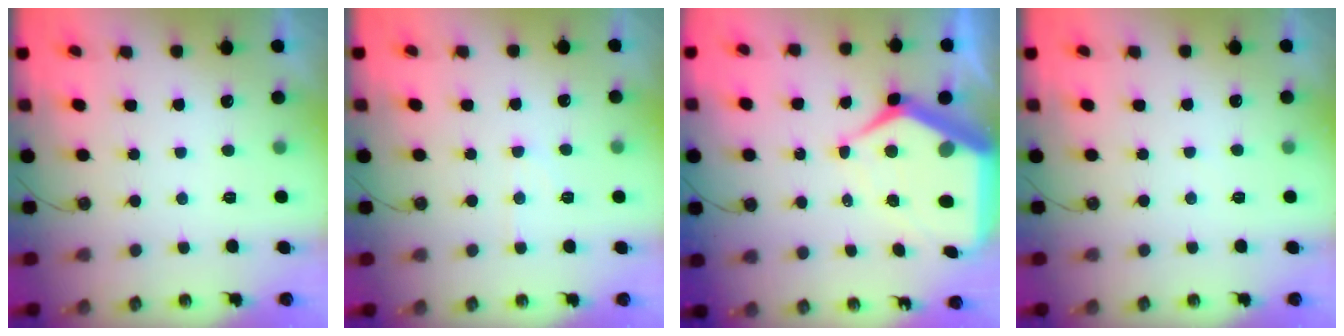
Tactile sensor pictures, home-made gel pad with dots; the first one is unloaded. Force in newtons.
{"total": 6.0, "press": 6.0, "slide": 0.7}
{"total": 15.8, "press": 15.7, "slide": 1.7}
{"total": 2.4, "press": 2.3, "slide": 0.4}